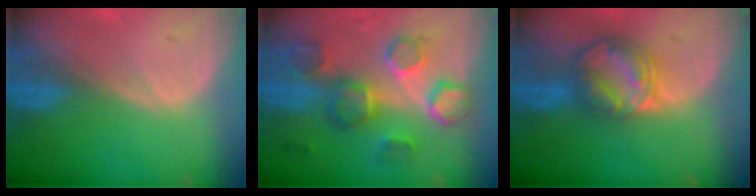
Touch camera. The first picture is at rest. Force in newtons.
{"total": 8.8, "press": 8.7, "slide": 1.4}
{"total": 8.2, "press": 7.0, "slide": 4.3}